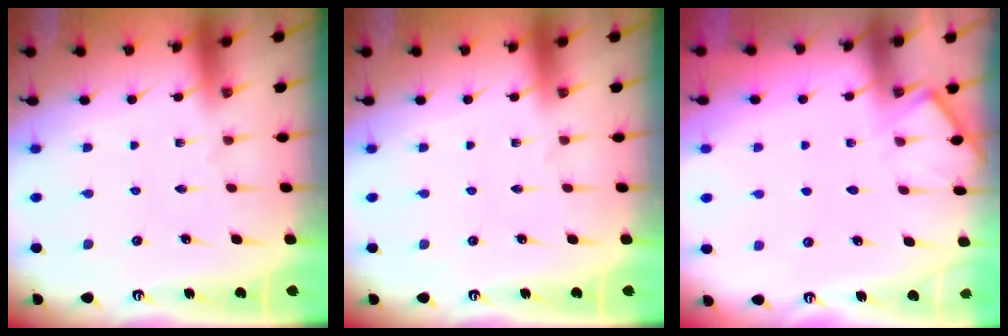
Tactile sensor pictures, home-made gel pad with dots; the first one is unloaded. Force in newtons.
{"total": 0.0}
{"total": 4.7, "press": 4.7, "slide": 0.6}